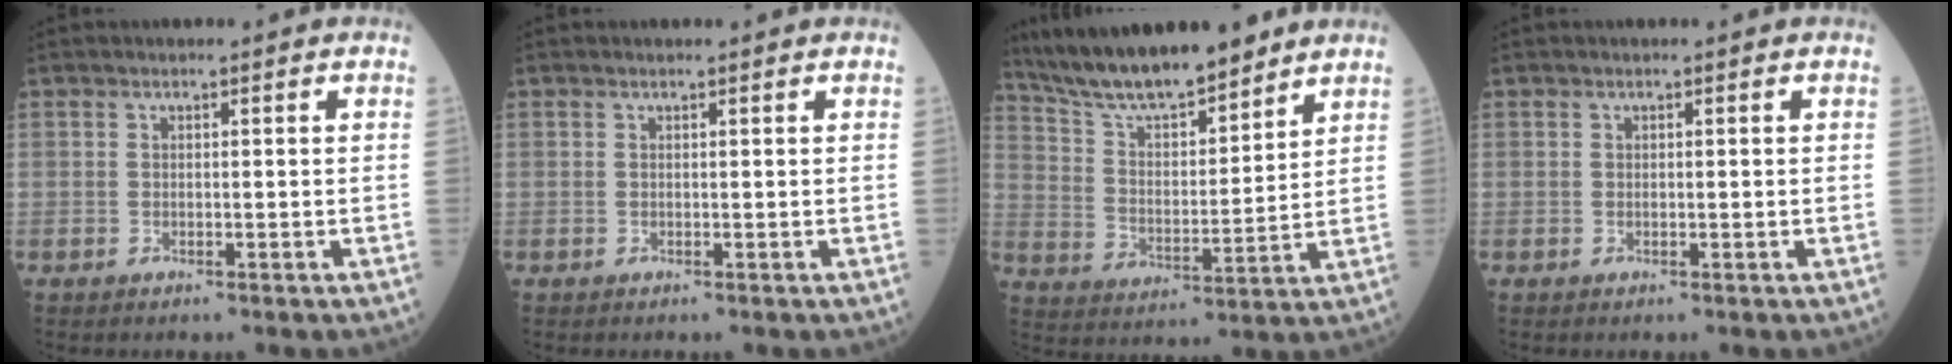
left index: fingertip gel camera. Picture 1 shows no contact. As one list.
[{"total": 0.8, "force": [0.8, 0.0, 0.2], "torque": [-0.011, 0.001, 0.010]}, {"total": 15.8, "force": [13.8, 2.6, 7.2], "torque": [-0.130, 0.009, 0.246]}, {"total": 0.0}]